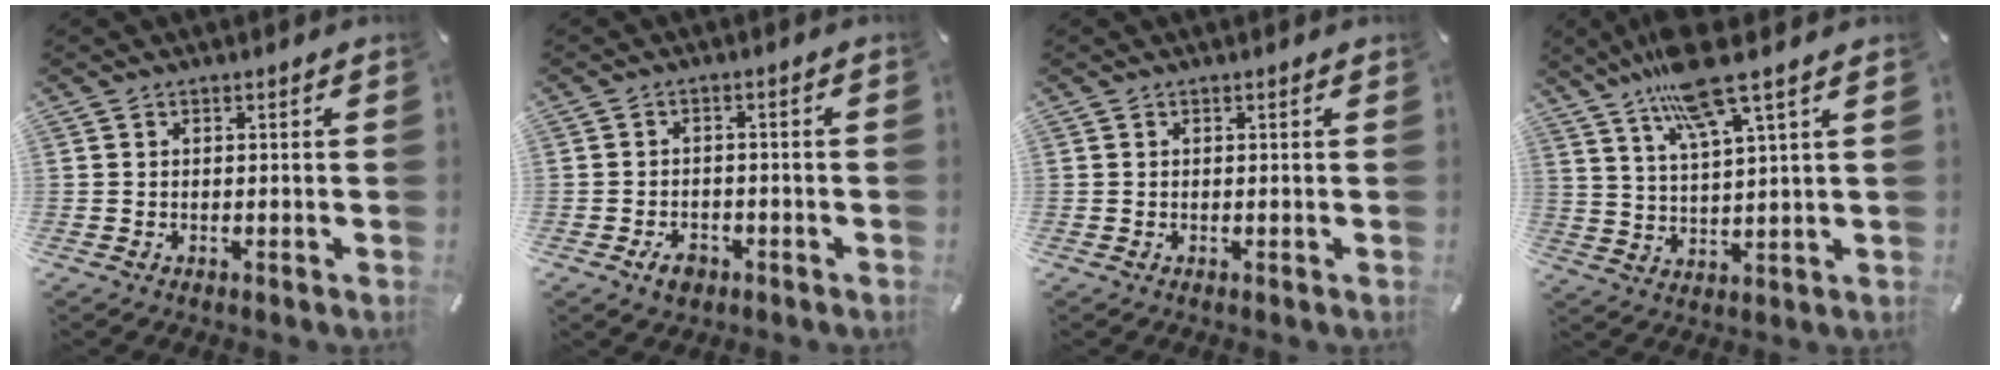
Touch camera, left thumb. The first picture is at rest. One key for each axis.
{"total": 4.1, "fx": -2.4, "fy": 2.7, "fz": 2.1, "tx": -0.040, "ty": 0.010, "tz": -0.044}
{"total": 0.0}
{"total": 12.3, "fx": 8.6, "fy": 1.8, "fz": 8.6, "tx": -0.172, "ty": -0.023, "tz": 0.148}